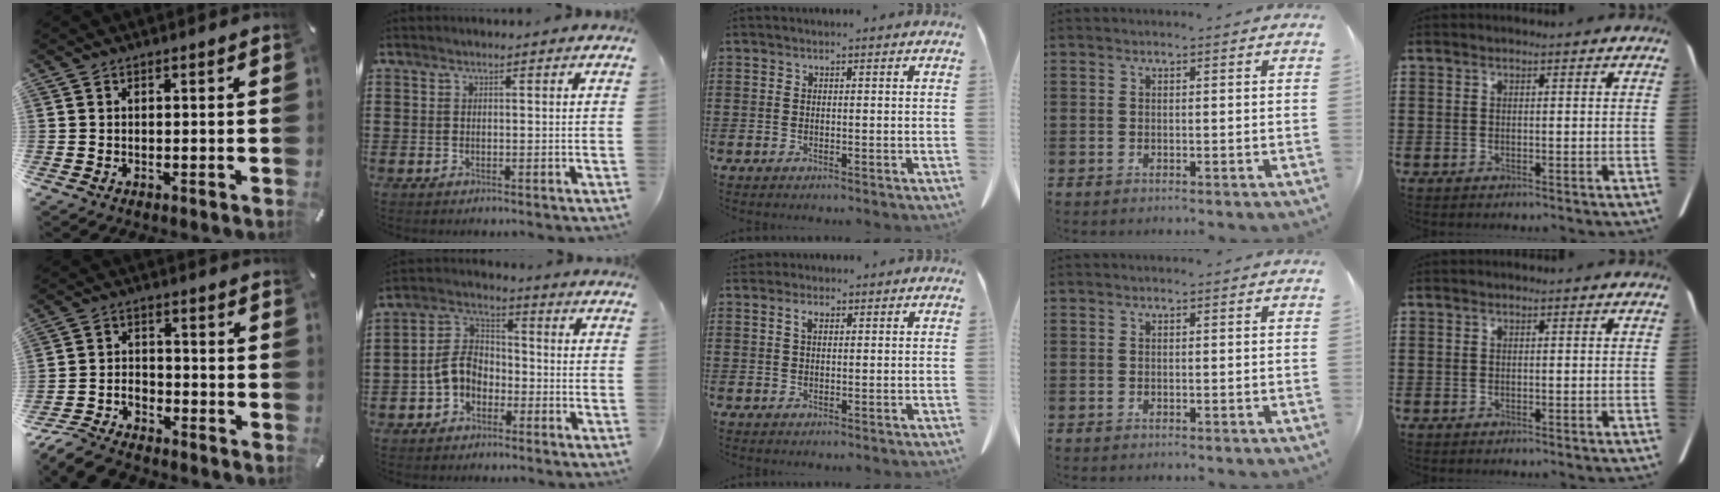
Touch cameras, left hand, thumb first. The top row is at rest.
{"thumb": {"total": 8.2, "force": [-7.3, 2.9, 2.4], "torque": [-0.047, 0.034, -0.142]}, "index": {"total": 6.3, "force": [-2.3, 4.6, 3.5], "torque": [-0.099, 0.009, -0.054]}, "middle": {"total": 1.9, "force": [0.9, 1.0, 1.4], "torque": [-0.022, 0.002, 0.015]}}